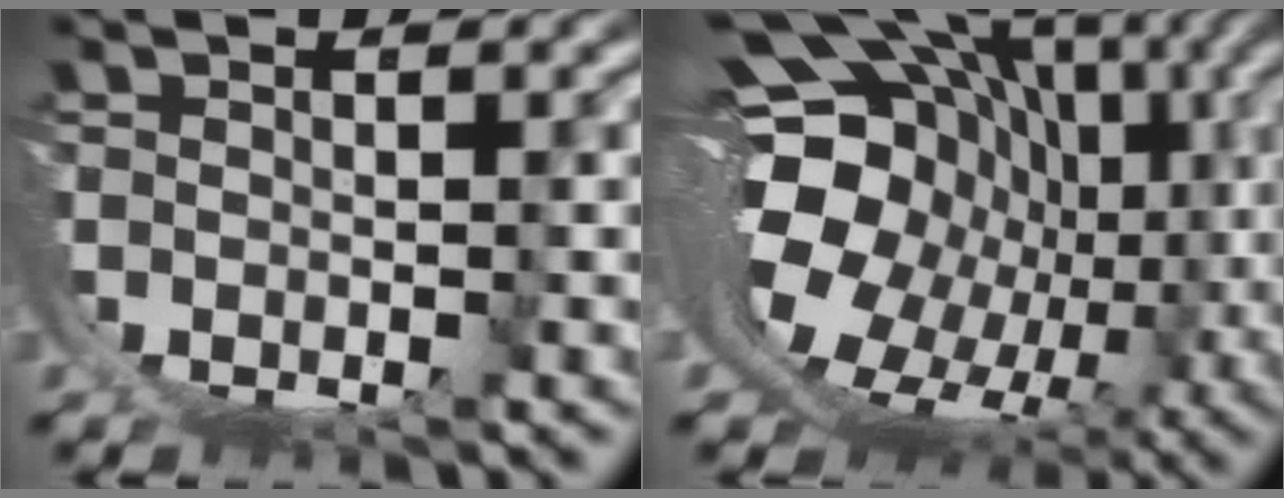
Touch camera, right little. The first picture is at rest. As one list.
[{"total": 19.1, "force": [-0.4, 13.8, 13.1], "torque": [-0.234, -0.058, 0.017]}]